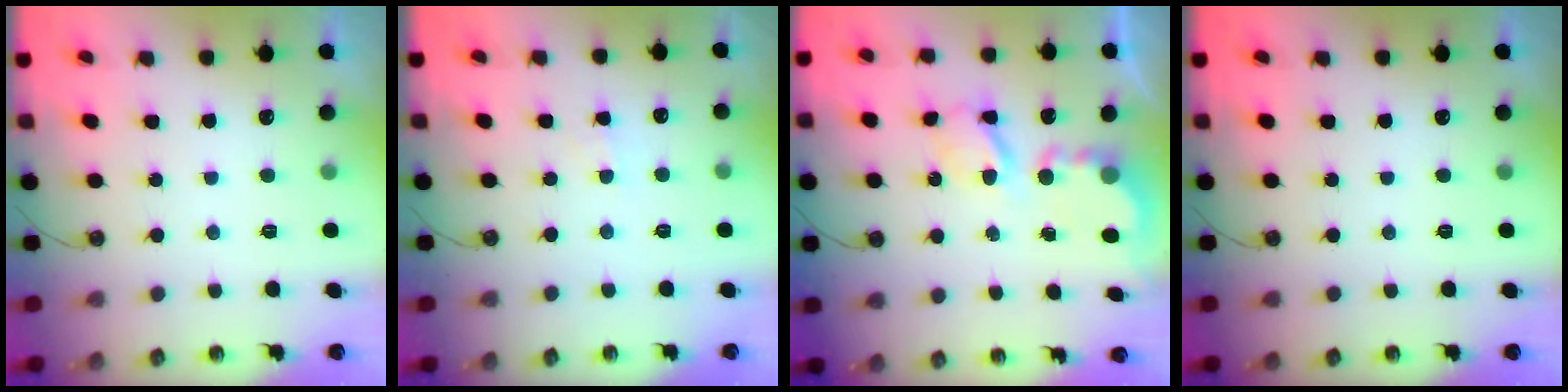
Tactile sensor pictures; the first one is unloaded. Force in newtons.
{"total": 3.3, "press": 3.3, "slide": 0.5}
{"total": 6.0, "press": 6.0, "slide": 0.4}
{"total": 0.0}